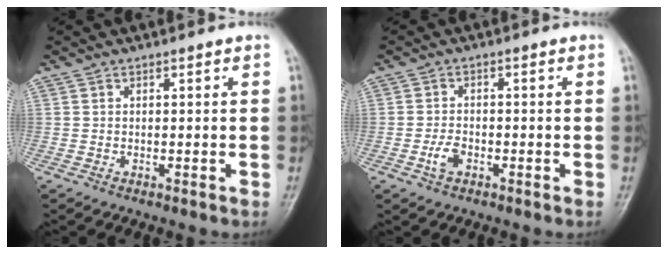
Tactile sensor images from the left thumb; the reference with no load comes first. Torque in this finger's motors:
{"motor_torque": [0.09, 0.50, 0.49, 0.25, 0.00]}